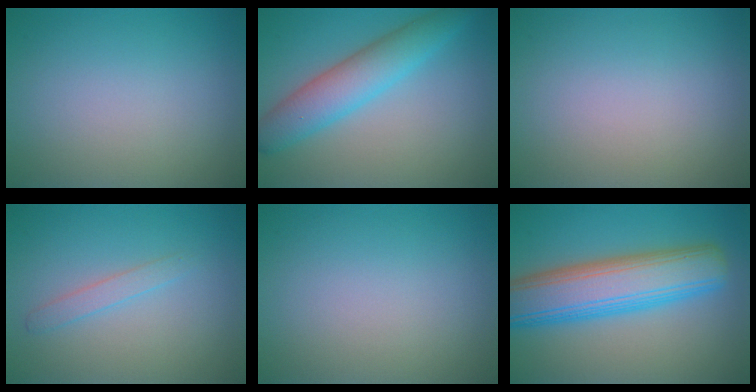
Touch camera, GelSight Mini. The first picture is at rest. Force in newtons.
{"total": 5.2, "press": 5.2, "slide": 0.1}
{"total": 0.0}
{"total": 1.3, "press": 1.3, "slide": 0.0}
{"total": 0.0}
{"total": 9.0, "press": 9.0, "slide": 0.5}